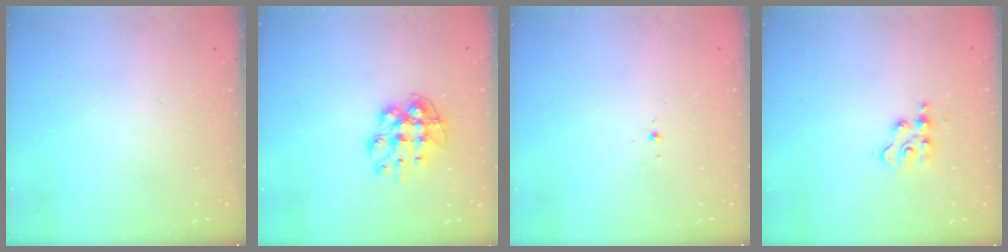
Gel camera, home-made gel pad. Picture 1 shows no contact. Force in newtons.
{"total": 9.1, "press": 9.0, "slide": 0.6}
{"total": 2.9, "press": 2.8, "slide": 0.8}
{"total": 3.7, "press": 3.7, "slide": 0.5}